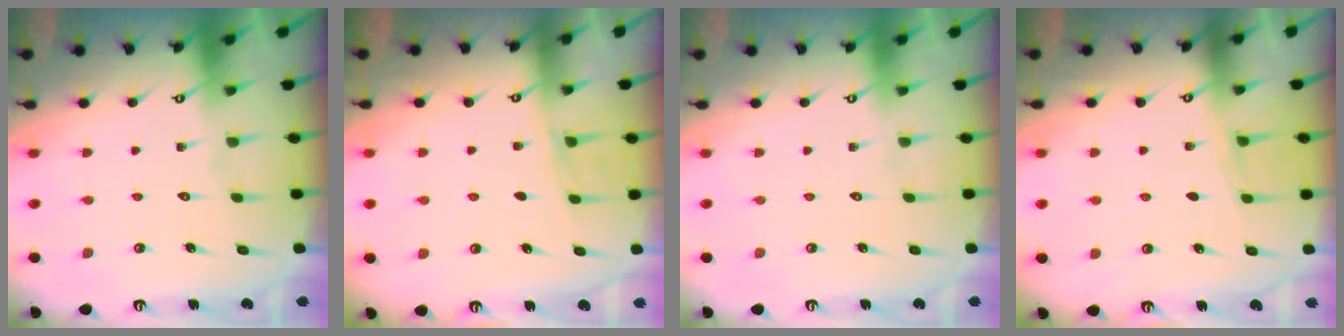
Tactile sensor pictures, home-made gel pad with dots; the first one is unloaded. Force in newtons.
{"total": 3.7, "press": 3.5, "slide": 1.2}
{"total": 0.0}
{"total": 4.2, "press": 4.2, "slide": 0.6}